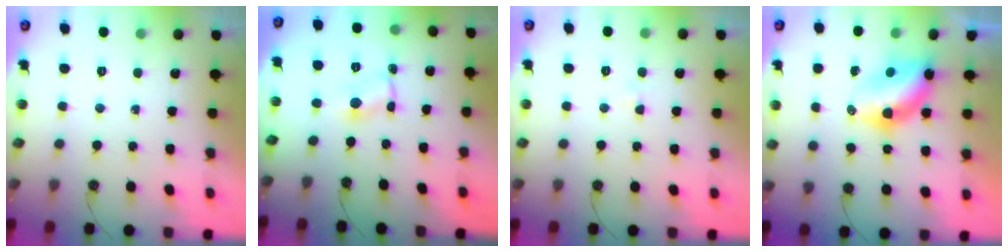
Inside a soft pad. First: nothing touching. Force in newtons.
{"total": 1.3, "press": 1.3, "slide": 0.2}
{"total": 1.6, "press": 1.6, "slide": 0.2}
{"total": 8.6, "press": 7.8, "slide": 3.6}